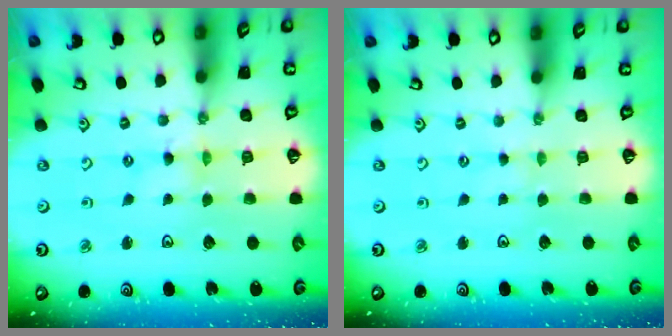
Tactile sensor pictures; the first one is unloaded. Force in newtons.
{"total": 0.7, "press": 0.6, "slide": 0.1}